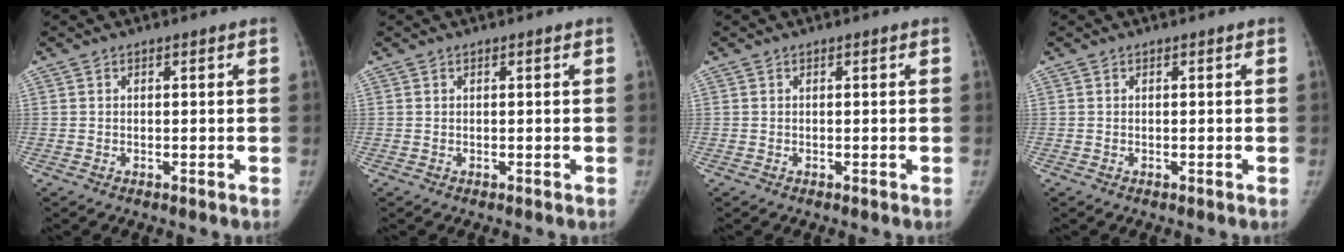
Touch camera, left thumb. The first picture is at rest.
{"total": 0.0}
{"total": 0.0}
{"total": 0.0}